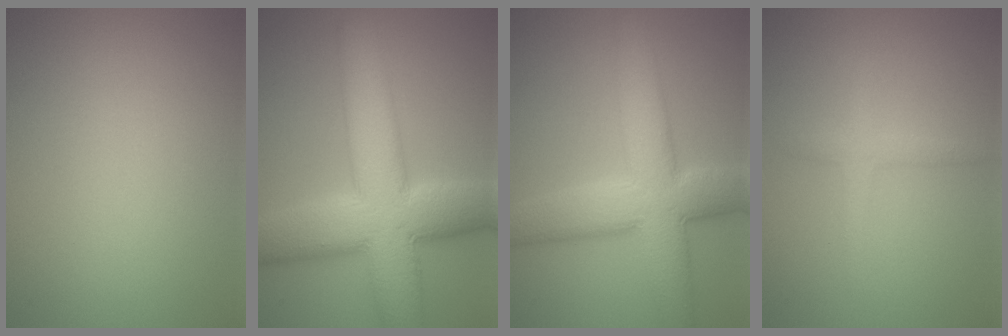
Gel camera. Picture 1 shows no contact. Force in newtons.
{"total": 11.9, "press": 11.9, "slide": 0.5}
{"total": 9.1, "press": 9.0, "slide": 0.6}
{"total": 1.6, "press": 1.6, "slide": 0.1}